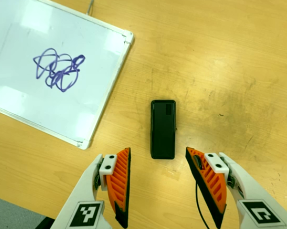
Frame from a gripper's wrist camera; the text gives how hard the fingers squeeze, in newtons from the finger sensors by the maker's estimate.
{"total": 0.0}